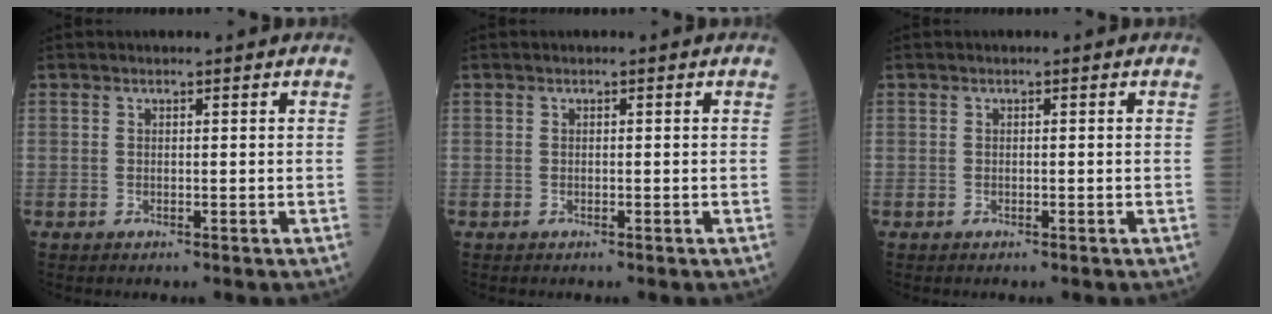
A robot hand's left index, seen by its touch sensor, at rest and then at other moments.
{"total": 0.0}
{"total": 0.0}